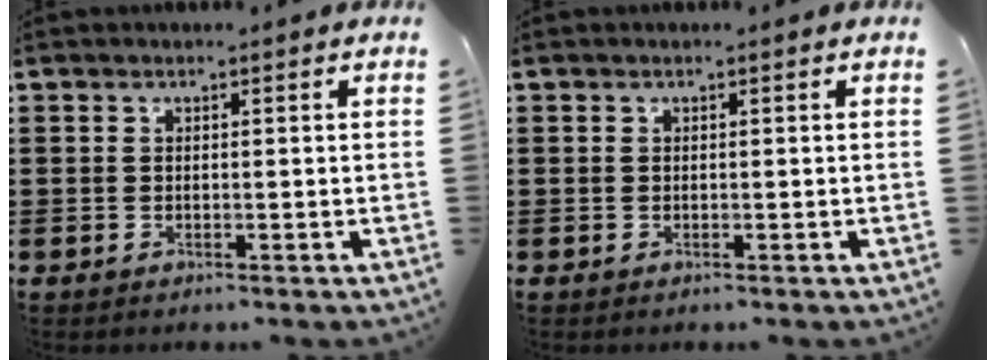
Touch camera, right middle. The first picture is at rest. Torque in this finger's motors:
{"motor_torque": [0.00, 0.00, 0.00, -0.01]}